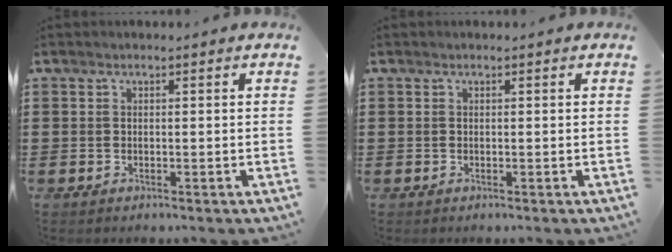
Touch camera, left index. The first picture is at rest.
{"total": 0.0}